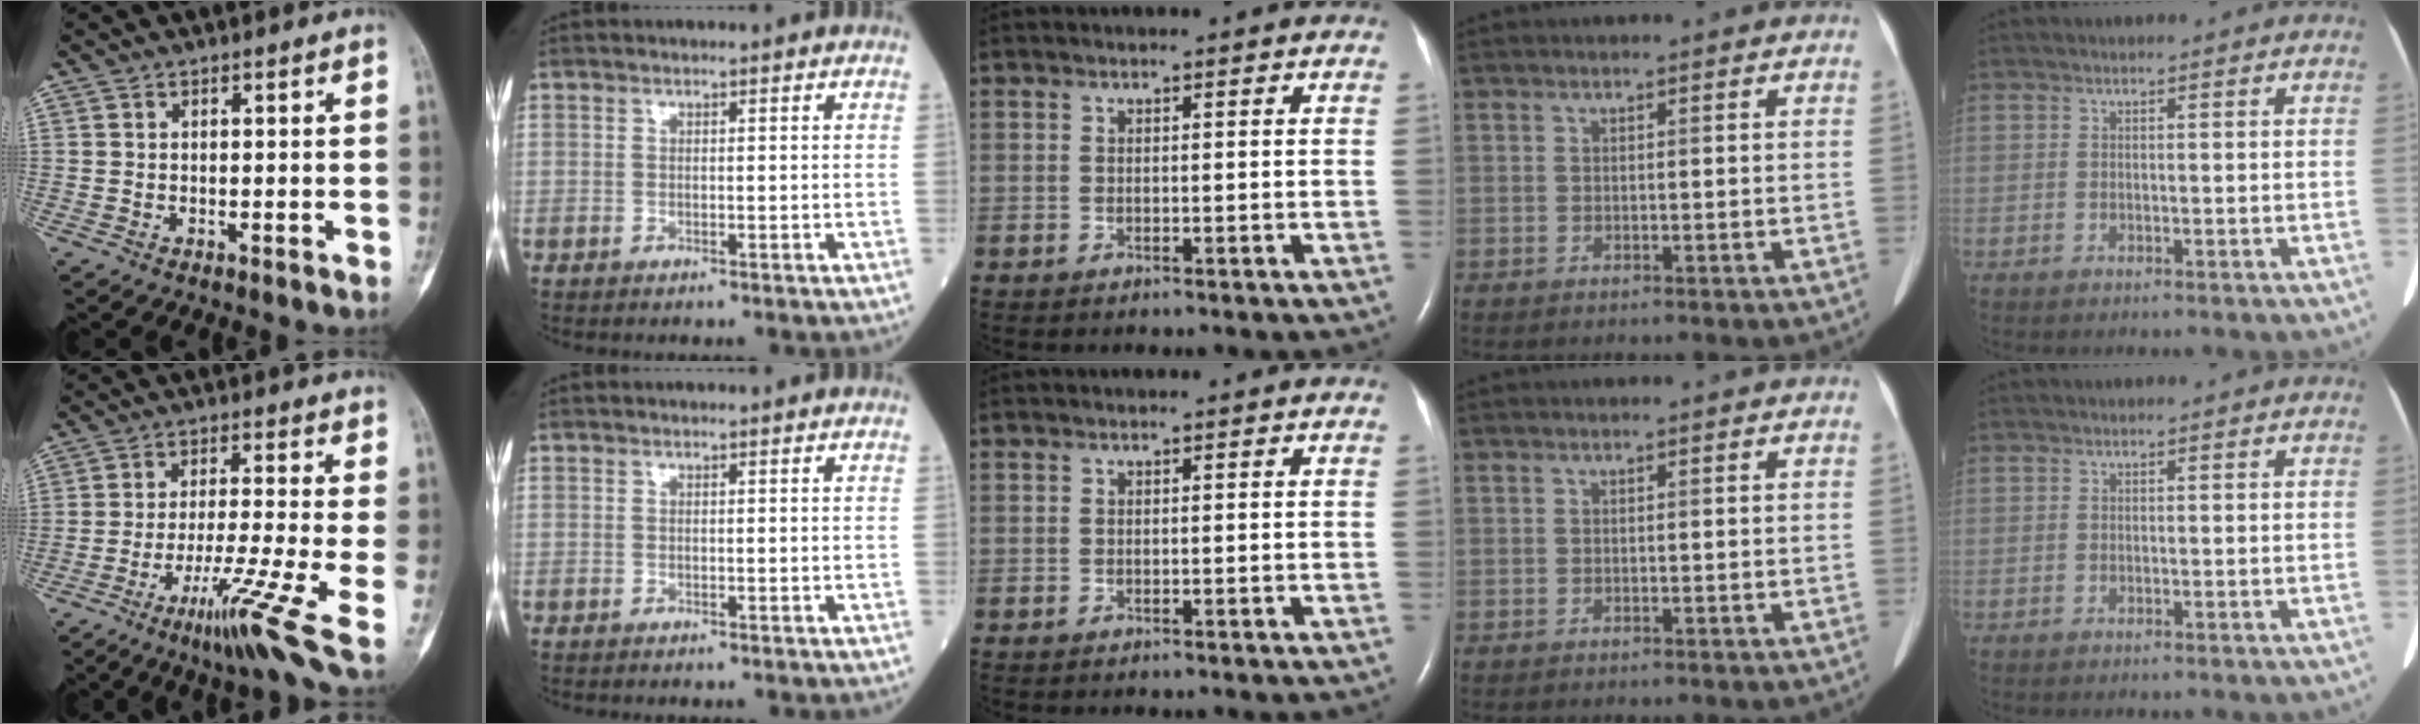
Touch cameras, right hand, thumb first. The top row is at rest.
{"thumb": {"total": 12.5, "force": [-5.3, -0.5, 11.4], "torque": [-0.212, 0.002, -0.090]}}